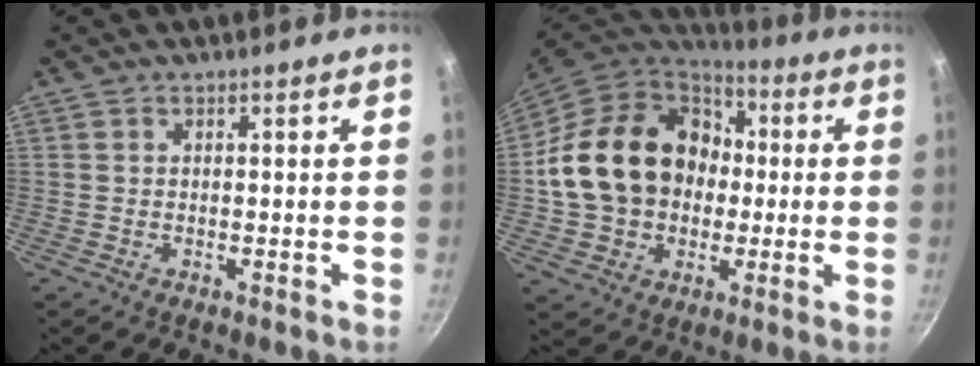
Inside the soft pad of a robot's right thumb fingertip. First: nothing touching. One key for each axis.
{"total": 22.1, "fx": 0.9, "fy": 17.8, "fz": 13.2, "tx": -0.212, "ty": 0.045, "tz": 0.021}